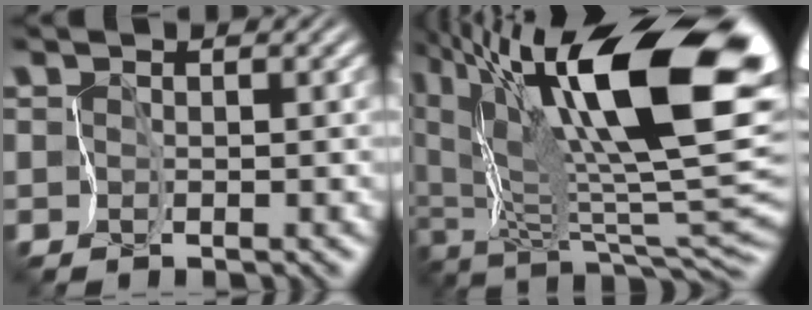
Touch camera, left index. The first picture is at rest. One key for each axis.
{"total": 18.9, "fx": 8.4, "fy": 4.8, "fz": 16.3, "tx": -0.263, "ty": 0.038, "tz": 0.150}